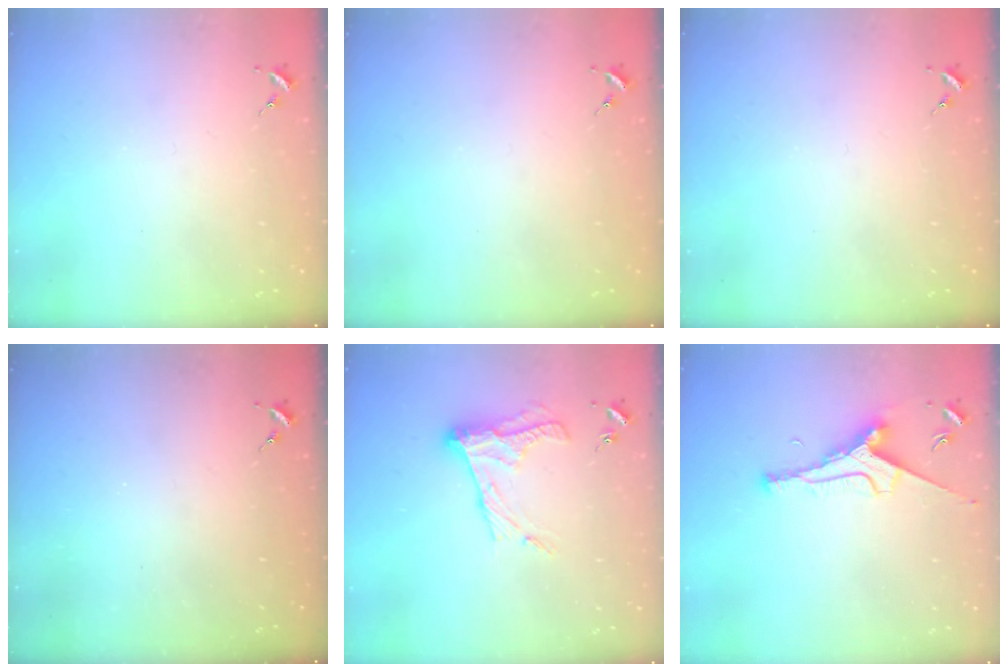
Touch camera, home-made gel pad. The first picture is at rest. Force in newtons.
{"total": 0.0}
{"total": 0.0}
{"total": 0.0}
{"total": 11.8, "press": 11.8, "slide": 0.9}
{"total": 8.4, "press": 8.4, "slide": 0.9}